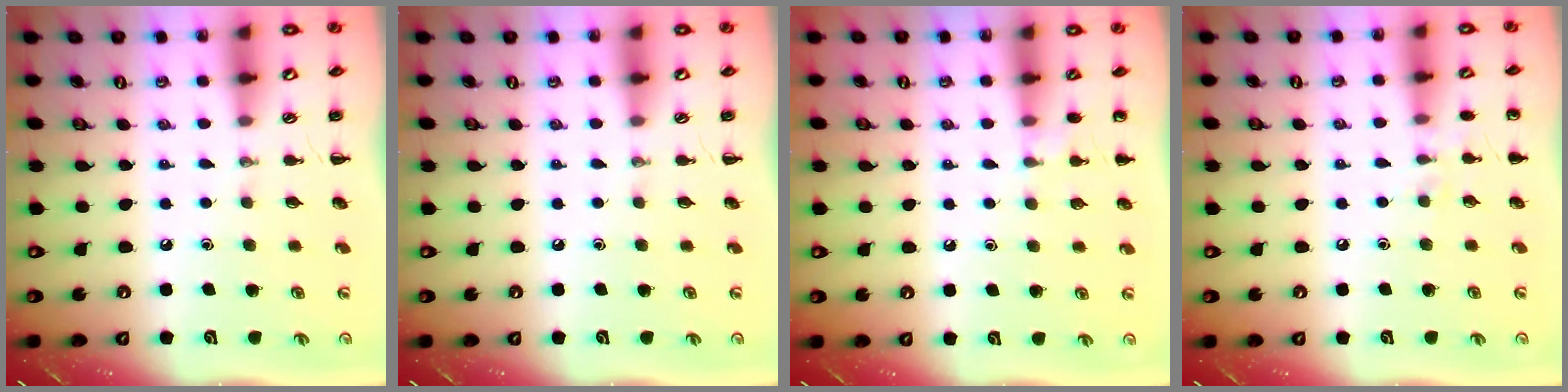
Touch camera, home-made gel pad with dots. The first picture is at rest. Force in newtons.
{"total": 0.0}
{"total": 6.6, "press": 6.3, "slide": 1.9}
{"total": 5.9, "press": 5.6, "slide": 1.8}